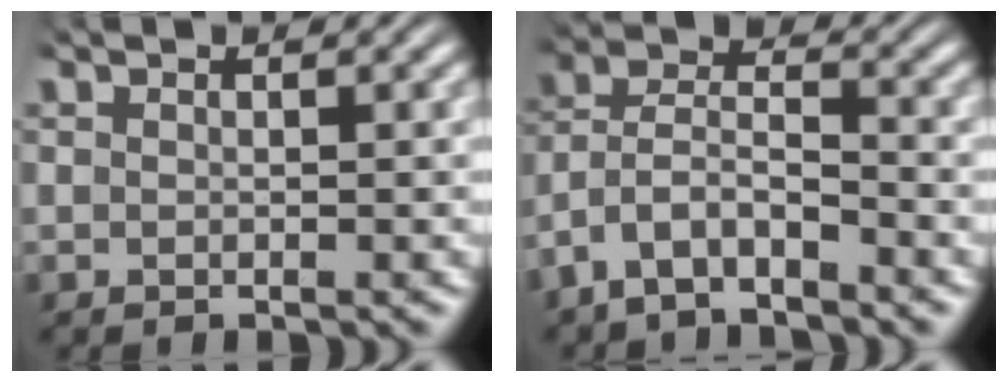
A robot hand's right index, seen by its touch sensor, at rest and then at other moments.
{"total": 7.4, "force": [-2.7, 6.2, 2.8], "torque": [-0.097, -0.024, -0.051]}